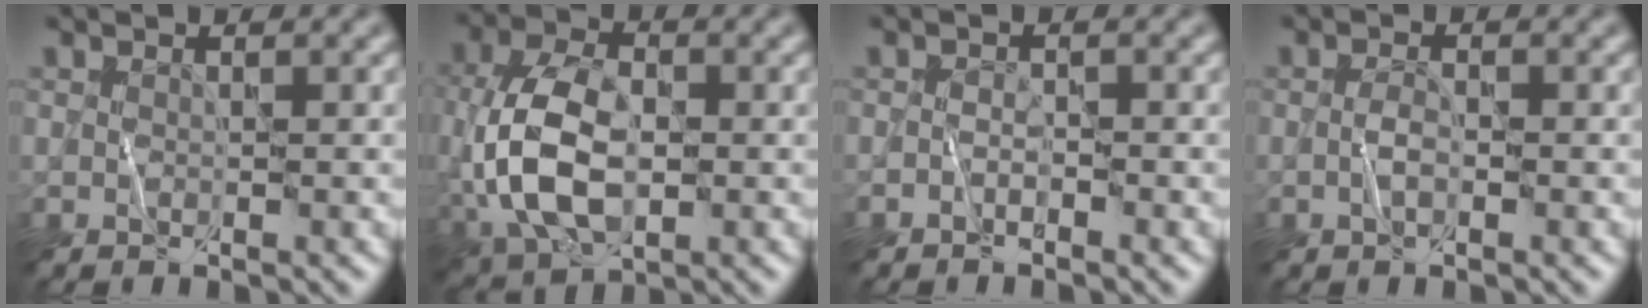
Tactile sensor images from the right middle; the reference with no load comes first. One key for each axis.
{"total": 8.7, "fx": -0.9, "fy": 5.3, "fz": 6.9, "tx": -0.160, "ty": -0.002, "tz": -0.023}
{"total": 0.7, "fx": -0.7, "fy": 0.2, "fz": 0.2, "tx": -0.001, "ty": 0.005, "tz": -0.015}
{"total": 1.1, "fx": -0.3, "fy": 0.3, "fz": 0.9, "tx": -0.019, "ty": 0.003, "tz": -0.010}